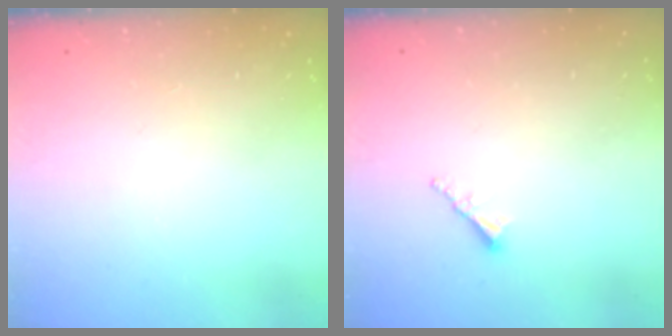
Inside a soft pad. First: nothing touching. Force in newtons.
{"total": 2.0, "press": 2.0, "slide": 0.5}